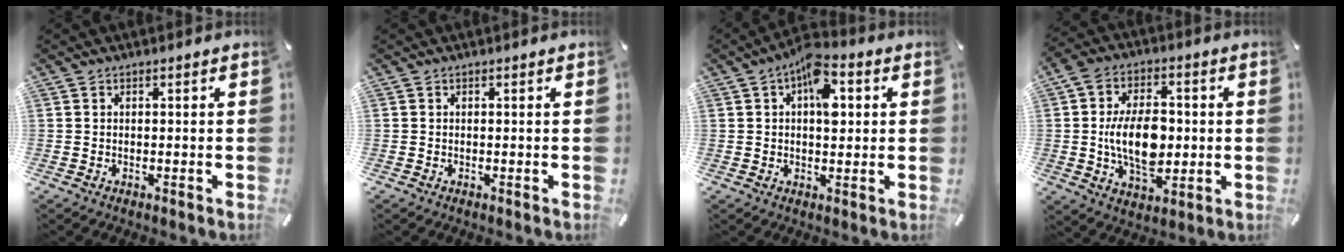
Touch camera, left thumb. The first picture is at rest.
{"total": 0.0}
{"total": 8.7, "force": [2.2, 4.9, 6.9], "torque": [-0.085, -0.006, 0.033]}
{"total": 13.7, "force": [-0.5, 8.8, 10.5], "torque": [-0.199, -0.001, -0.007]}